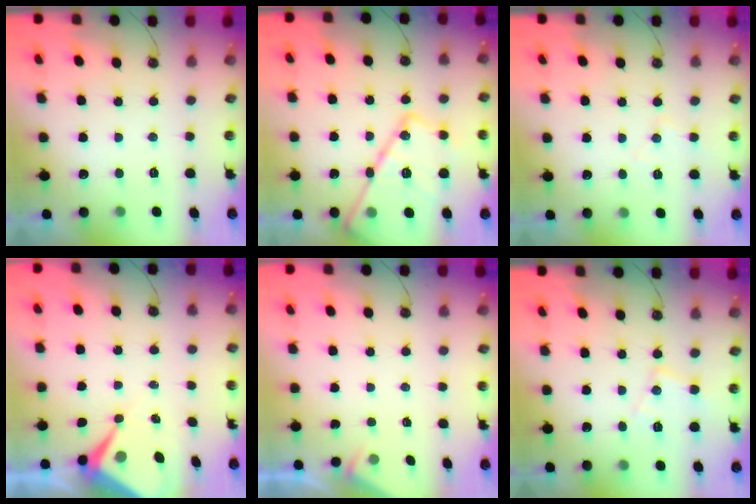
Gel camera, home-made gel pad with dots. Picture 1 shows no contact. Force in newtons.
{"total": 22.0, "press": 21.9, "slide": 1.9}
{"total": 6.0, "press": 5.9, "slide": 1.0}
{"total": 6.9, "press": 6.9, "slide": 0.7}
{"total": 2.5, "press": 2.5, "slide": 0.4}
{"total": 10.0, "press": 10.0, "slide": 0.7}